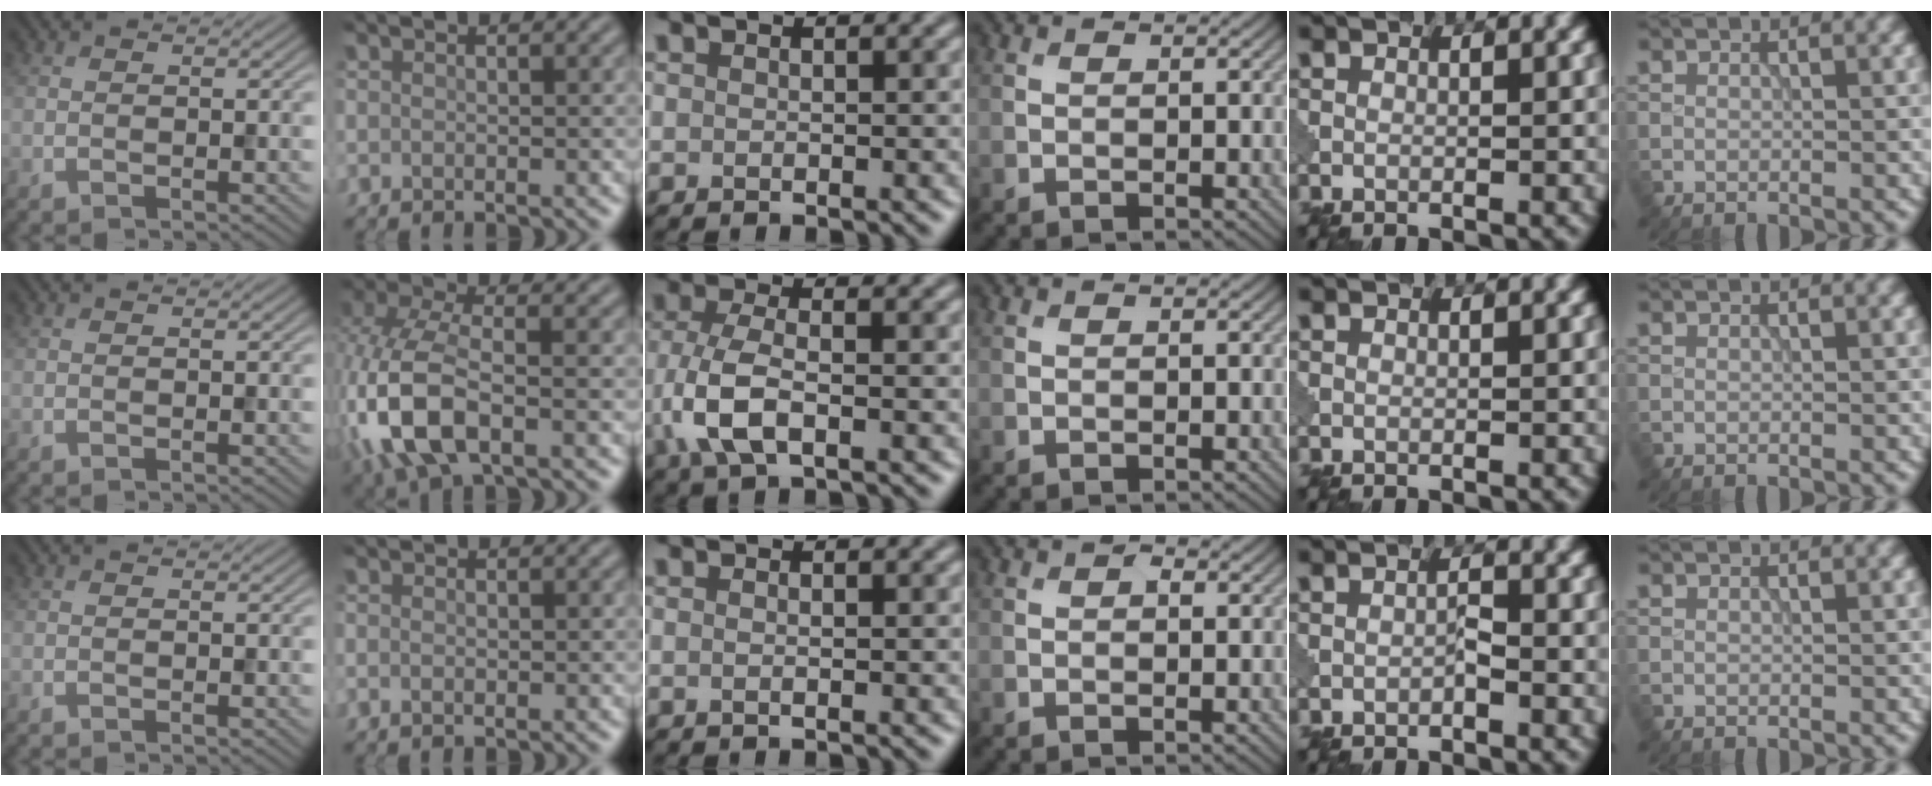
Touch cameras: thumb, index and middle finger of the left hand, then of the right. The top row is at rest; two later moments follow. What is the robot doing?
{"motion": "disassemble", "object": "puzzle pieces"}